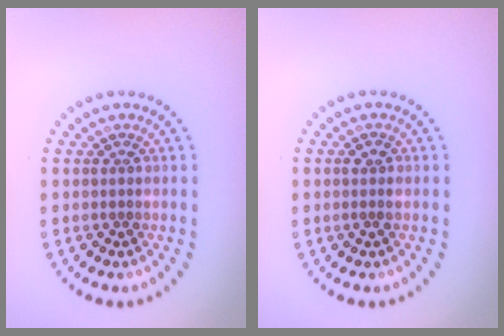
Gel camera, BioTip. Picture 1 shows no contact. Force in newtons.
{"total": 1.0, "press": 0.9, "slide": 0.4}